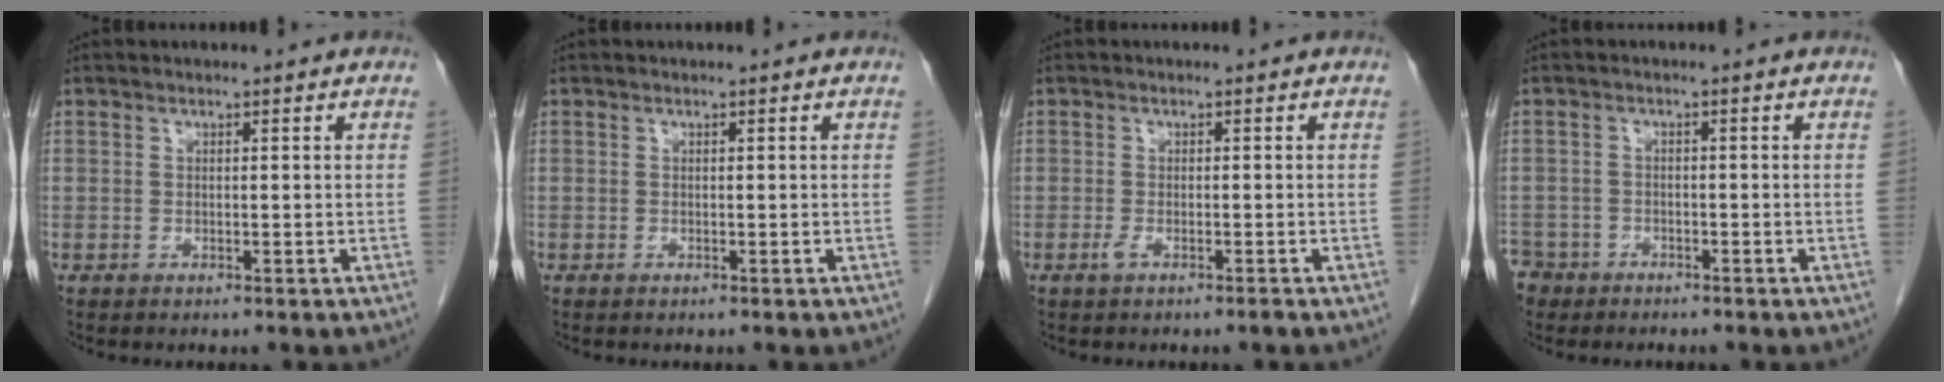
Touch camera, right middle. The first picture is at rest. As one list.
[{"total": 0.0}, {"total": 1.4, "force": [-0.9, 0.1, 1.1], "torque": [-0.024, -0.002, -0.019]}, {"total": 4.3, "force": [-3.4, 2.7, -0.2], "torque": [0.002, 0.003, -0.065]}]